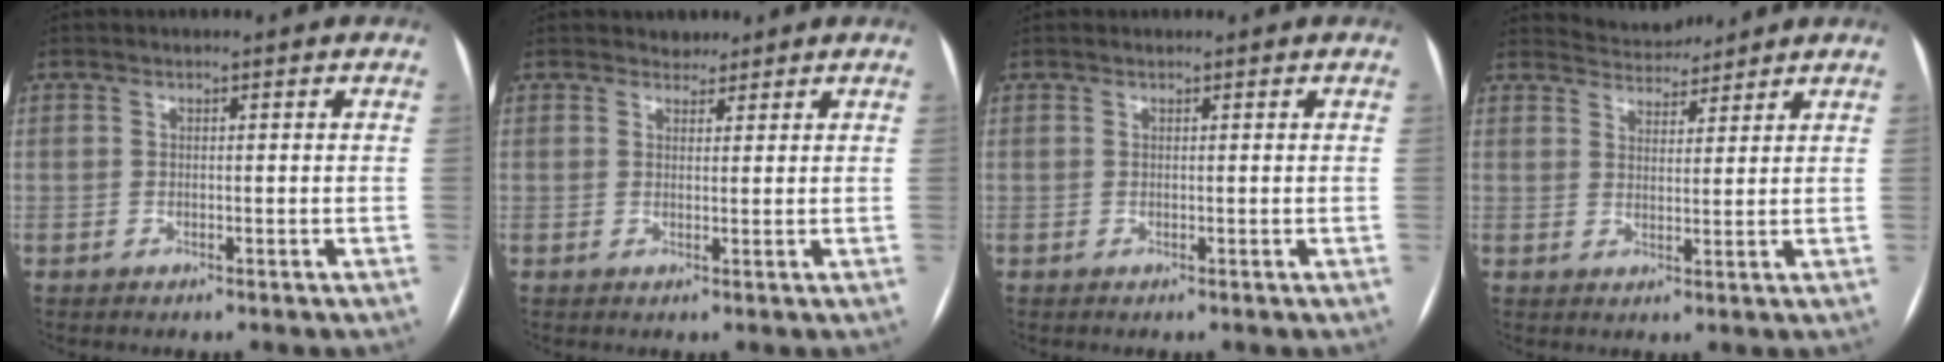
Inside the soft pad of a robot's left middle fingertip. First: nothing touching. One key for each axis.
{"total": 1.7, "fx": 1.4, "fy": 0.9, "fz": -0.1, "tx": 0.001, "ty": 0.002, "tz": 0.020}
{"total": 0.0}
{"total": 4.7, "fx": 4.7, "fy": 0.6, "fz": -0.3, "tx": -0.004, "ty": 0.015, "tz": 0.077}